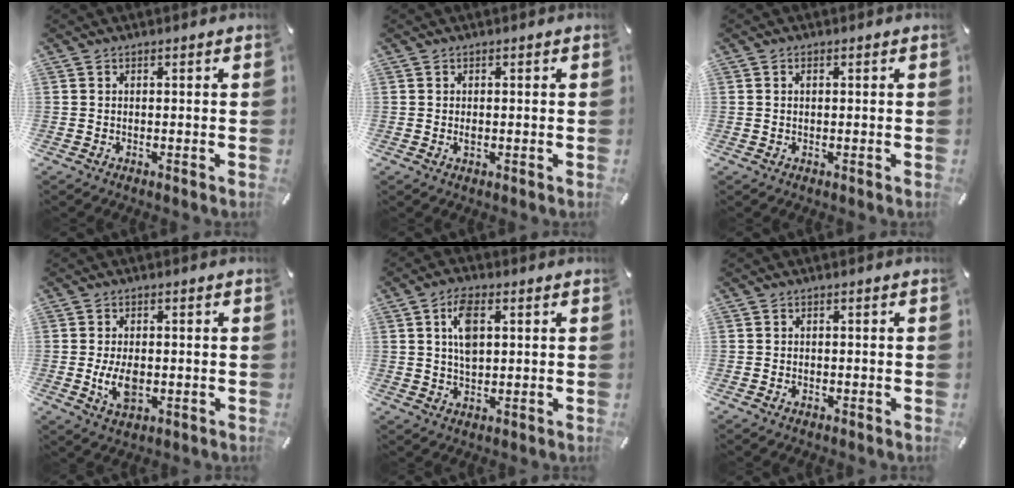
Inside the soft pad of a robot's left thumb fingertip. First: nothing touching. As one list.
[{"total": 1.2, "force": [0.0, 0.6, 1.0], "torque": [-0.020, 0.001, -0.002]}, {"total": 1.0, "force": [0.3, 0.5, 0.8], "torque": [-0.017, 0.003, 0.004]}, {"total": 6.7, "force": [-0.9, 4.0, 5.3], "torque": [-0.108, -0.005, -0.018]}, {"total": 7.0, "force": [1.9, 3.9, 5.5], "torque": [-0.093, 0.001, 0.029]}, {"total": 1.2, "force": [-0.5, 0.9, 0.7], "torque": [-0.014, 0.003, -0.011]}]